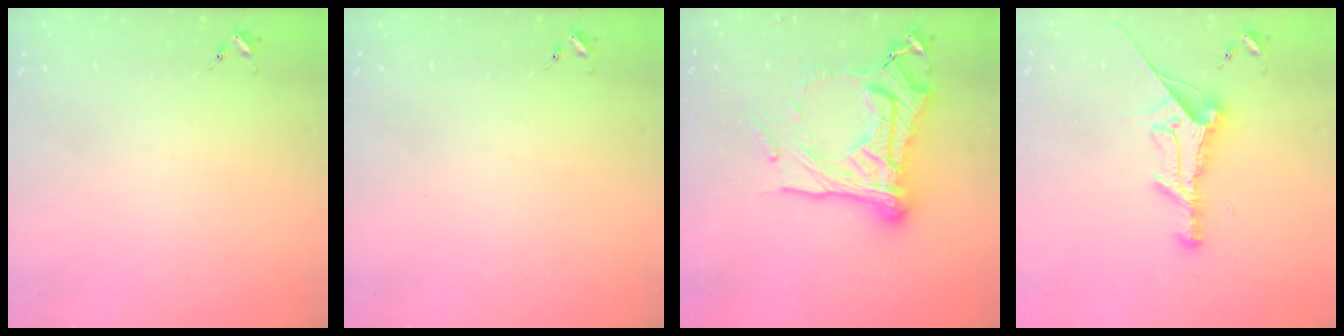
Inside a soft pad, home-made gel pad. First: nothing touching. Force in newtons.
{"total": 0.0}
{"total": 26.5, "press": 26.4, "slide": 2.6}
{"total": 18.0, "press": 18.0, "slide": 0.5}